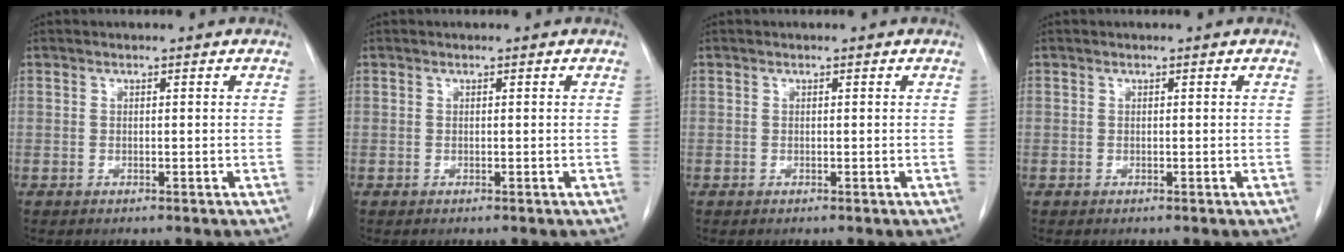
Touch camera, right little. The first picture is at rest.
{"total": 0.0}
{"total": 0.0}
{"total": 0.0}